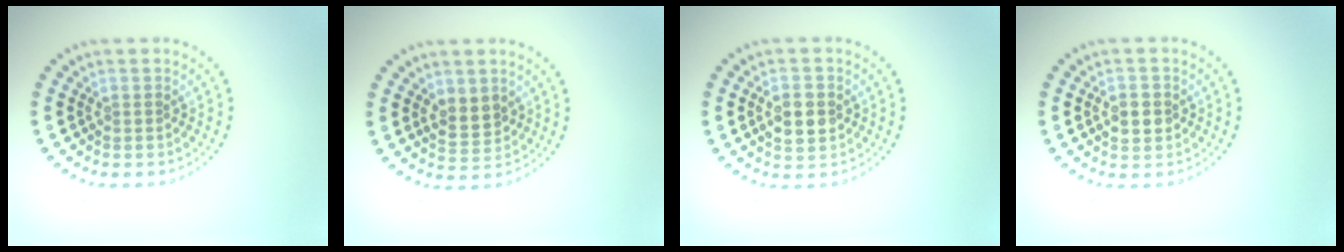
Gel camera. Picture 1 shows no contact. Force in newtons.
{"total": 2.4, "press": 2.3, "slide": 0.6}
{"total": 2.6, "press": 2.6, "slide": 0.2}
{"total": 2.5, "press": 2.5, "slide": 0.2}